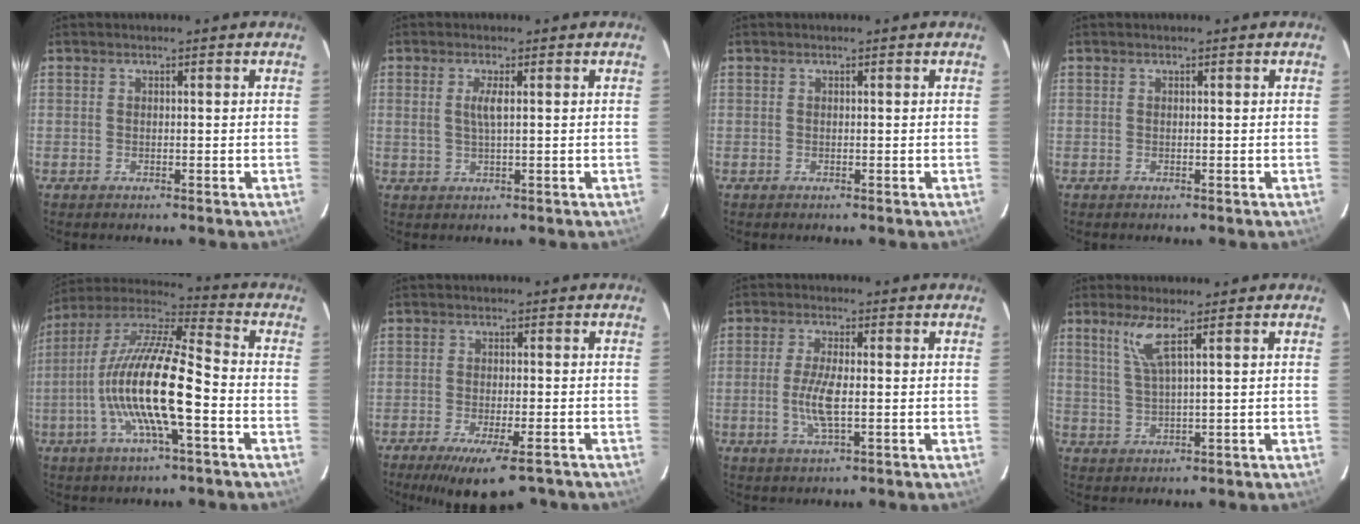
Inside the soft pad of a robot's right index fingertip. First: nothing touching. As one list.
[{"total": 2.5, "force": [0.6, 0.3, 2.5], "torque": [-0.049, 0.000, 0.011]}, {"total": 0.0}, {"total": 0.0}, {"total": 18.2, "force": [-4.8, 3.2, 17.2], "torque": [-0.325, -0.011, -0.100]}, {"total": 10.4, "force": [-7.5, 2.7, 6.6], "torque": [-0.130, -0.029, -0.116]}, {"total": 6.3, "force": [-0.9, 1.5, 6.0], "torque": [-0.120, -0.005, -0.018]}, {"total": 4.8, "force": [2.6, -0.2, 4.1], "torque": [-0.085, -0.004, 0.058]}]